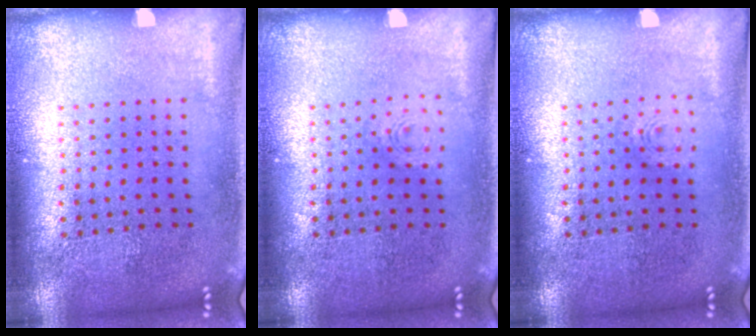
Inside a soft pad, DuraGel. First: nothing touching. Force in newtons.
{"total": 0.8, "press": 0.8, "slide": 0.2}
{"total": 0.8, "press": 0.8, "slide": 0.1}